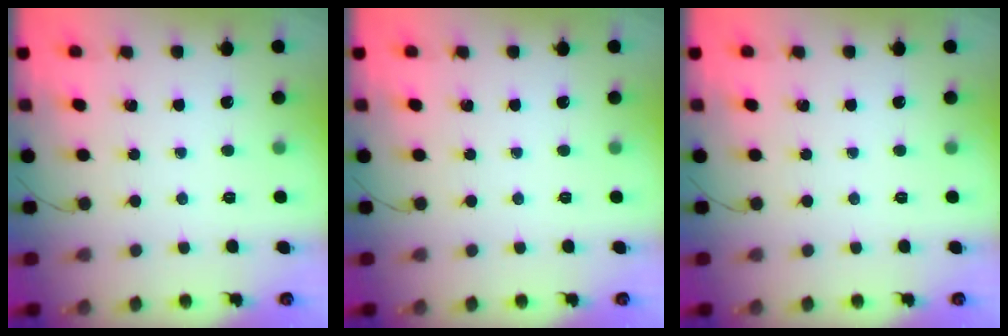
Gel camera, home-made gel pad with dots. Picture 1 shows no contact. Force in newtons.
{"total": 0.0}
{"total": 0.0}